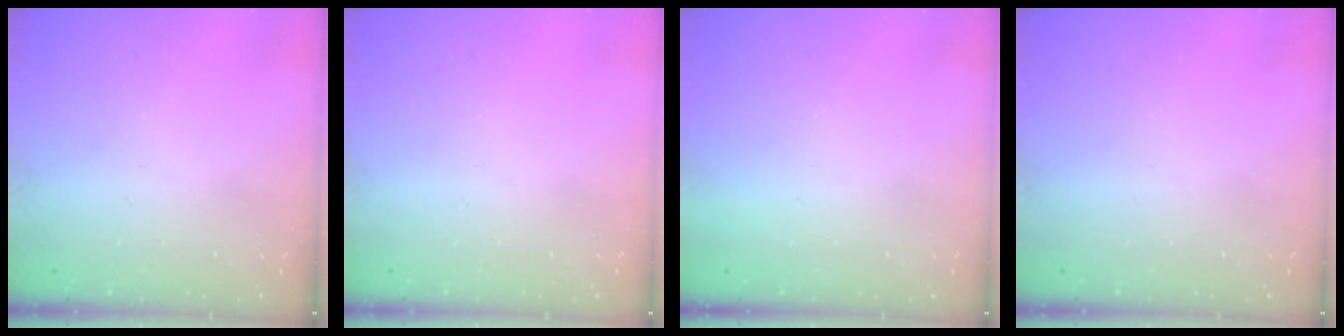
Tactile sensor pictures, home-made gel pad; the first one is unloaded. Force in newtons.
{"total": 0.0}
{"total": 1.7, "press": 1.6, "slide": 0.1}
{"total": 0.0}